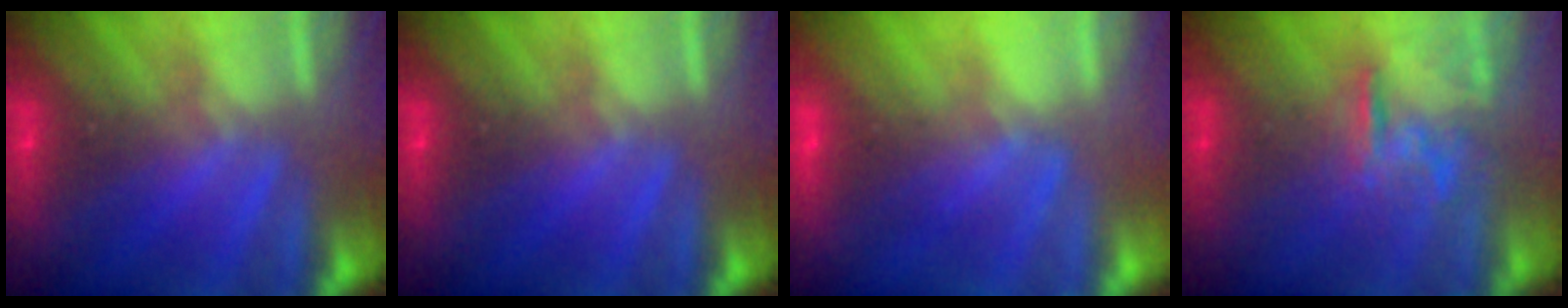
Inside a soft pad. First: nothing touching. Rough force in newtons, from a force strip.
{"total": 0.0}
{"total": 2.7}
{"total": 4.2}